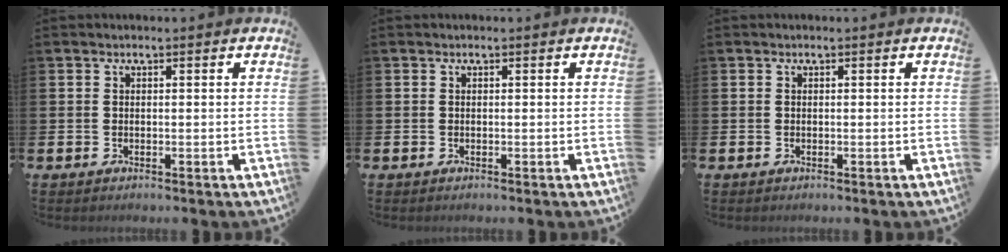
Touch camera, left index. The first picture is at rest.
{"total": 0.0}
{"total": 0.0}